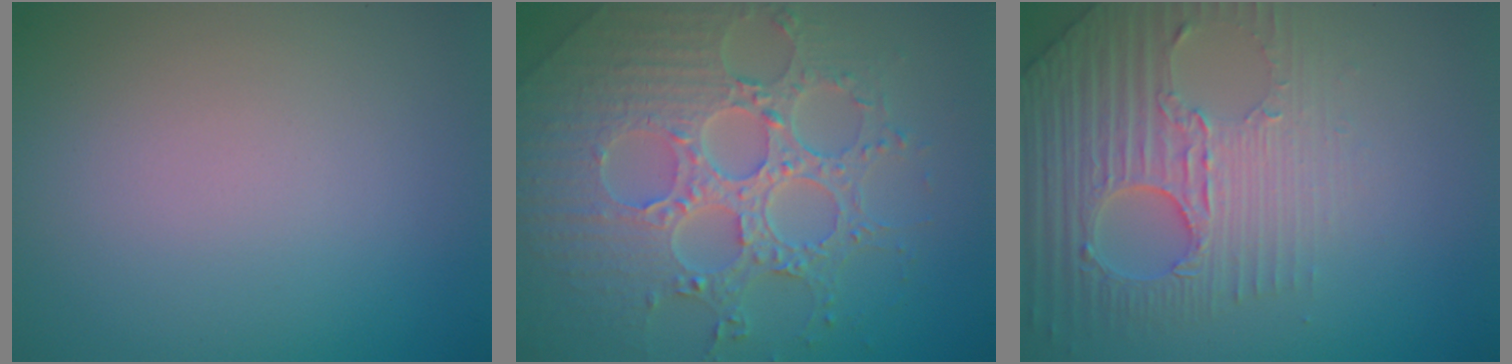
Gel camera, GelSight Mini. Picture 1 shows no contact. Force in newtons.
{"total": 8.3, "press": 6.0, "slide": 5.6}
{"total": 4.8, "press": 4.5, "slide": 1.7}